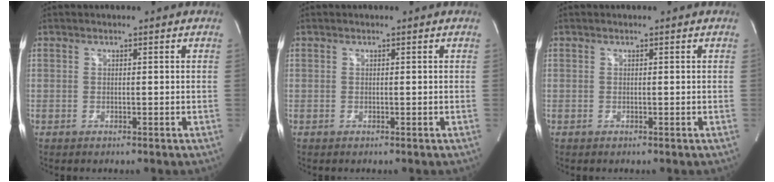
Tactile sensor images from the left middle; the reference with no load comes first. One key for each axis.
{"total": 0.0}
{"total": 0.0}